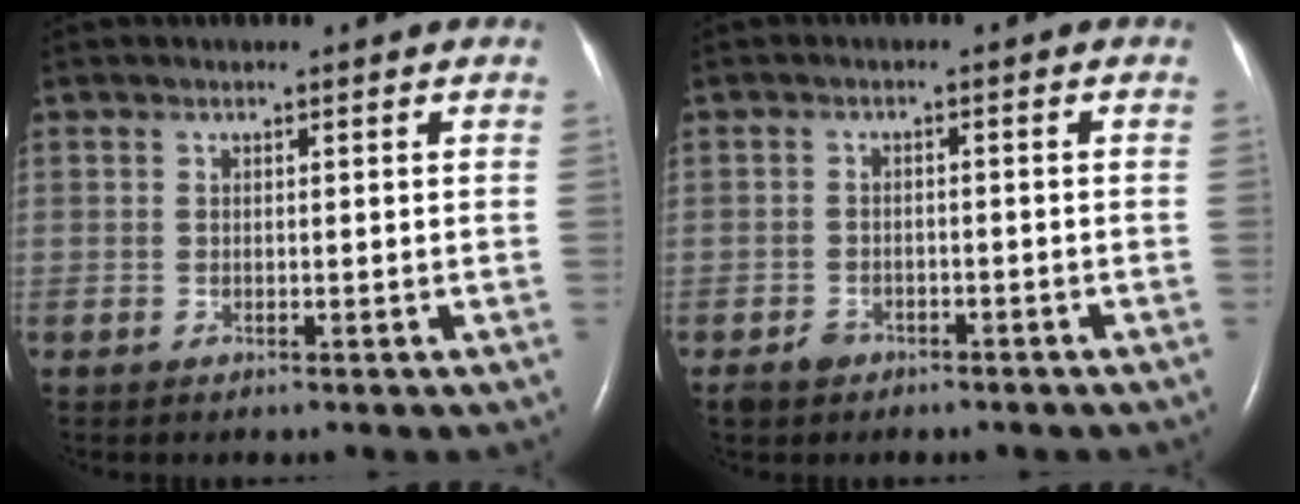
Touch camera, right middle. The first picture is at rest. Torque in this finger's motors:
{"motor_torque": [-0.18, -0.02, 0.04, 0.01]}